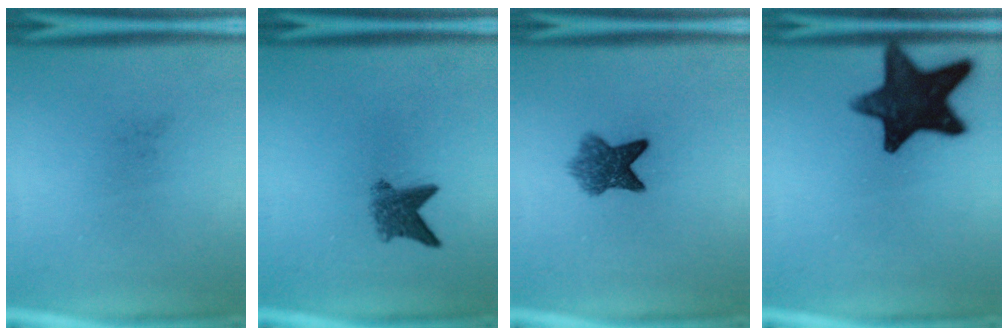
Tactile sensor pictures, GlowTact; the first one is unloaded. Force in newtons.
{"total": 4.0}
{"total": 5.9}
{"total": 14.9}